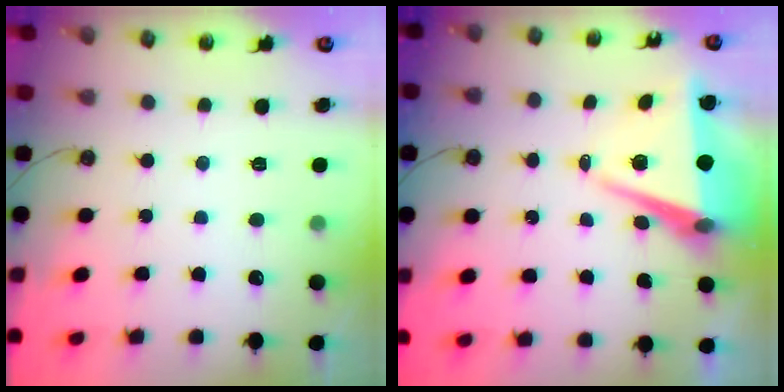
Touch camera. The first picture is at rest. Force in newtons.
{"total": 8.3, "press": 7.2, "slide": 4.2}